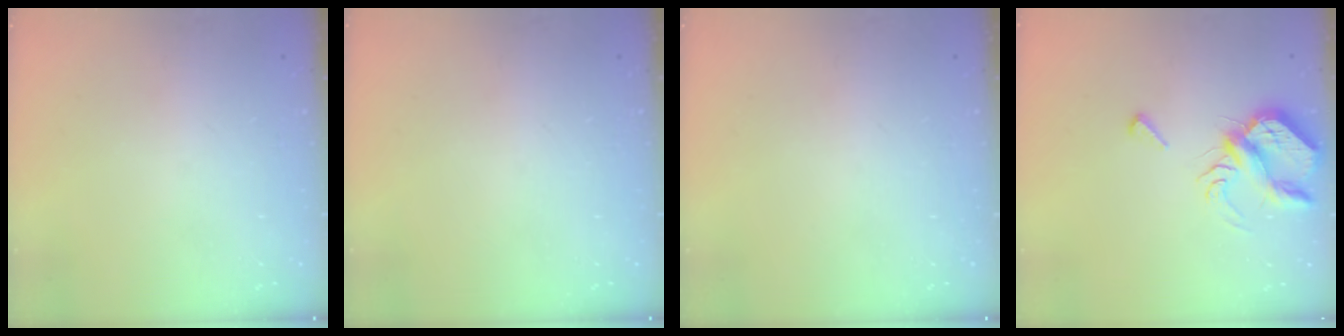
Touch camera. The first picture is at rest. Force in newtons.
{"total": 0.0}
{"total": 0.0}
{"total": 7.2, "press": 7.1, "slide": 1.1}